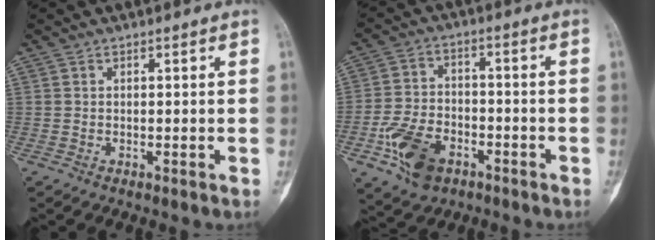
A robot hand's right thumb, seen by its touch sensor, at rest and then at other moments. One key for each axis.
{"total": 11.0, "fx": -5.3, "fy": 7.0, "fz": 6.7, "tx": -0.117, "ty": 0.024, "tz": -0.093}